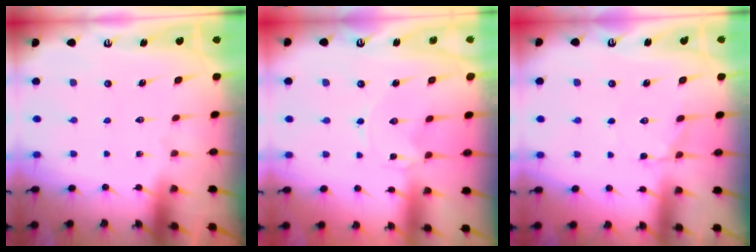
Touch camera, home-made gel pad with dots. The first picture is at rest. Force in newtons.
{"total": 0.0}
{"total": 3.0, "press": 2.9, "slide": 1.0}